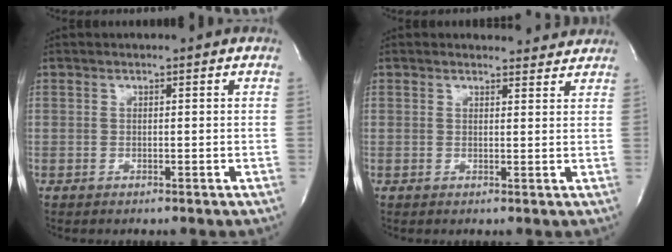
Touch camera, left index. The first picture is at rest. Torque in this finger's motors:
{"motor_torque": [0.66, -0.89, 0.02, -0.01]}